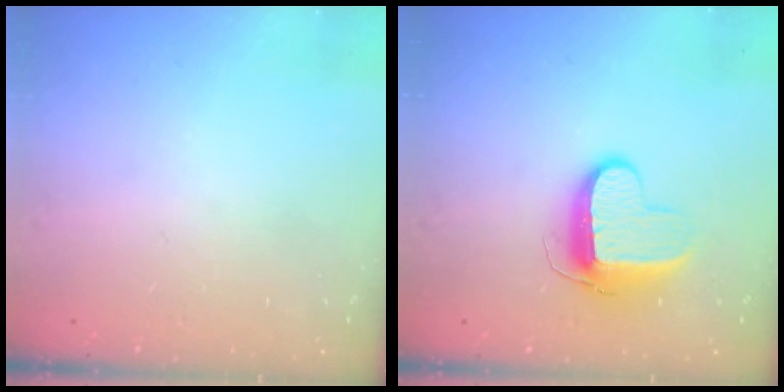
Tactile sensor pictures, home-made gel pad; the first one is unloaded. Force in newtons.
{"total": 10.3, "press": 10.3, "slide": 1.0}